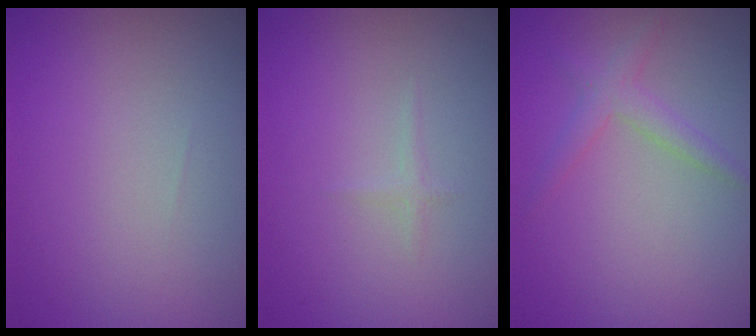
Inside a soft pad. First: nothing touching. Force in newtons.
{"total": 0.5, "press": 0.5, "slide": 0.0}
{"total": 1.9, "press": 1.9, "slide": 0.2}